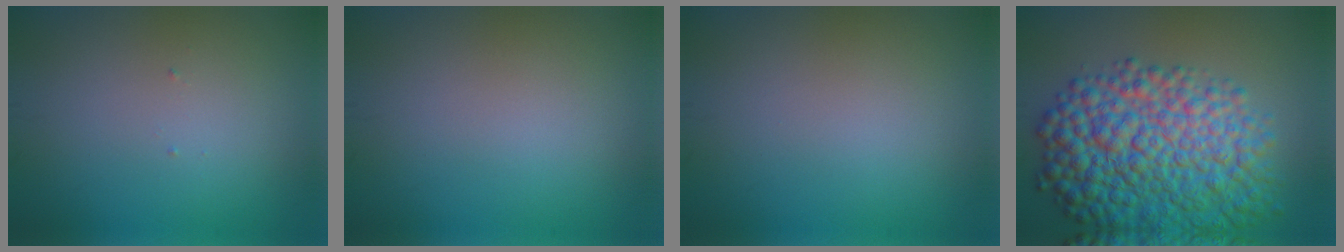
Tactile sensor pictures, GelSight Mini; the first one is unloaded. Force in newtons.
{"total": 0.0}
{"total": 0.0}
{"total": 11.2, "press": 11.2, "slide": 0.3}